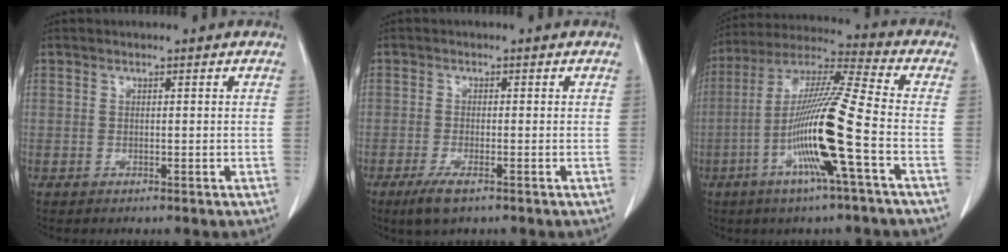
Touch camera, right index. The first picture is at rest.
{"total": 3.7, "force": [-2.3, 0.9, 2.8], "torque": [-0.061, -0.008, -0.040]}
{"total": 15.8, "force": [-4.9, -1.0, 15.0], "torque": [-0.295, -0.006, -0.098]}